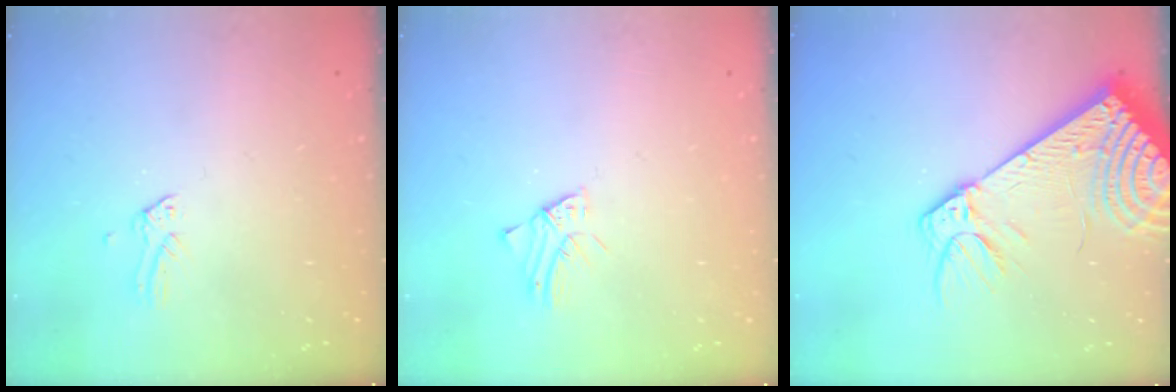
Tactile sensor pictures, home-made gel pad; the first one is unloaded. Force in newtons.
{"total": 1.2, "press": 1.2, "slide": 0.1}
{"total": 16.8, "press": 16.4, "slide": 3.4}